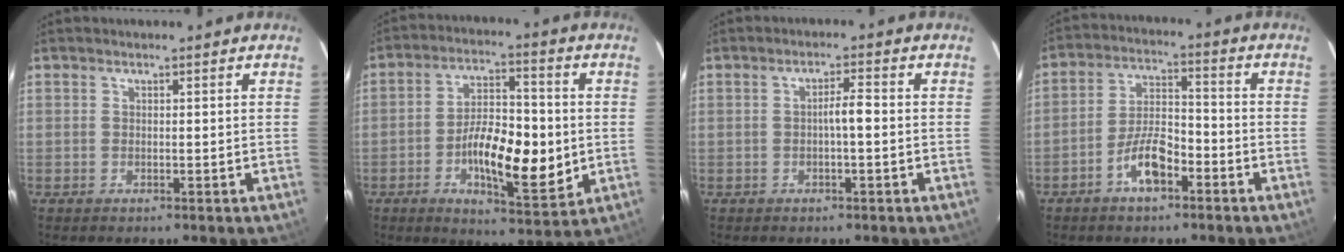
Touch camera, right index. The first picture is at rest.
{"total": 14.0, "force": [-2.3, 4.8, 13.0], "torque": [-0.223, 0.006, -0.035]}
{"total": 3.1, "force": [-0.4, 0.6, 3.0], "torque": [-0.052, 0.010, -0.005]}
{"total": 8.0, "force": [-4.2, 3.1, 6.1], "torque": [-0.126, 0.015, -0.078]}